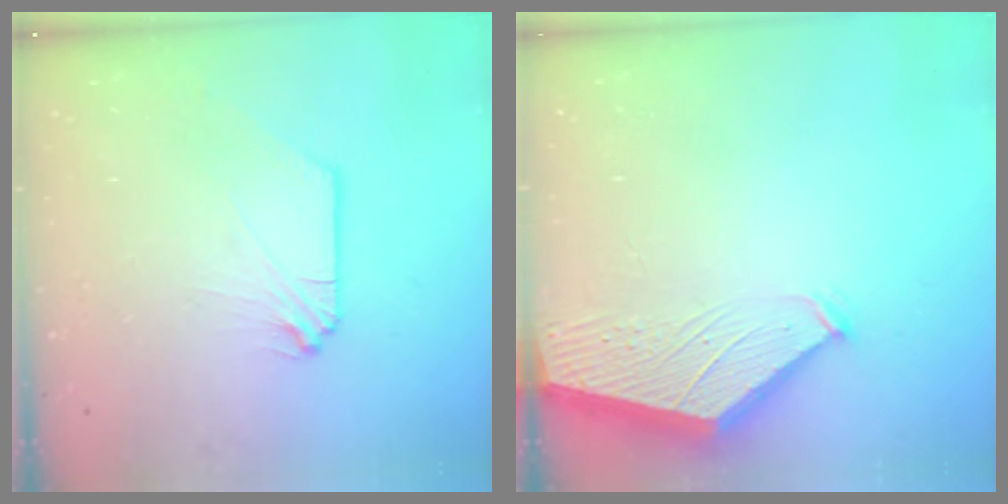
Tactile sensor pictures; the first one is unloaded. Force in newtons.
{"total": 3.0, "press": 3.0, "slide": 0.5}